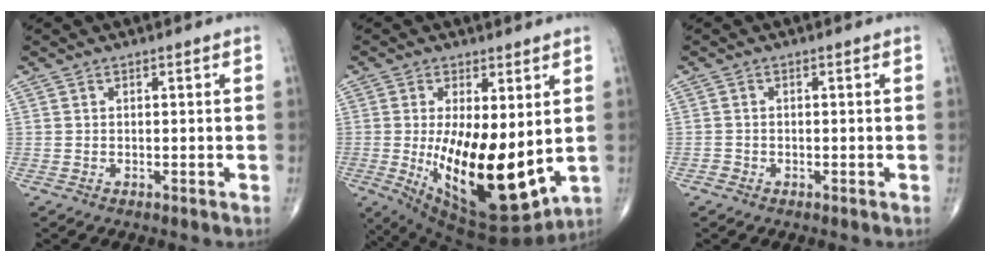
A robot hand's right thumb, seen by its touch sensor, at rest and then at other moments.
{"total": 19.1, "force": [-0.8, 7.9, 17.4], "torque": [-0.279, -0.041, 0.012]}
{"total": 0.7, "force": [-0.4, 0.6, 0.0], "torque": [0.000, 0.003, -0.010]}